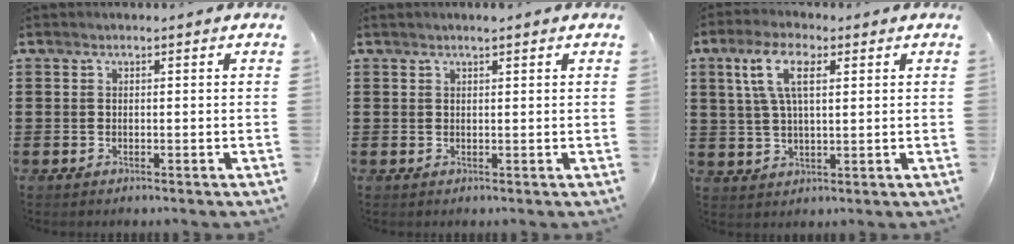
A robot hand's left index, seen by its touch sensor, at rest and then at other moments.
{"total": 1.3, "force": [1.0, 0.1, 0.8], "torque": [-0.017, 0.000, 0.018]}
{"total": 7.3, "force": [2.9, 3.0, 6.1], "torque": [-0.129, 0.012, 0.049]}